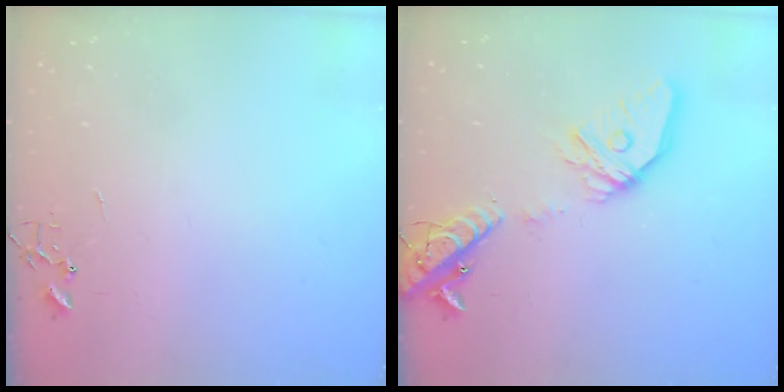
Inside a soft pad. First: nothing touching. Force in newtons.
{"total": 20.2, "press": 20.0, "slide": 3.0}